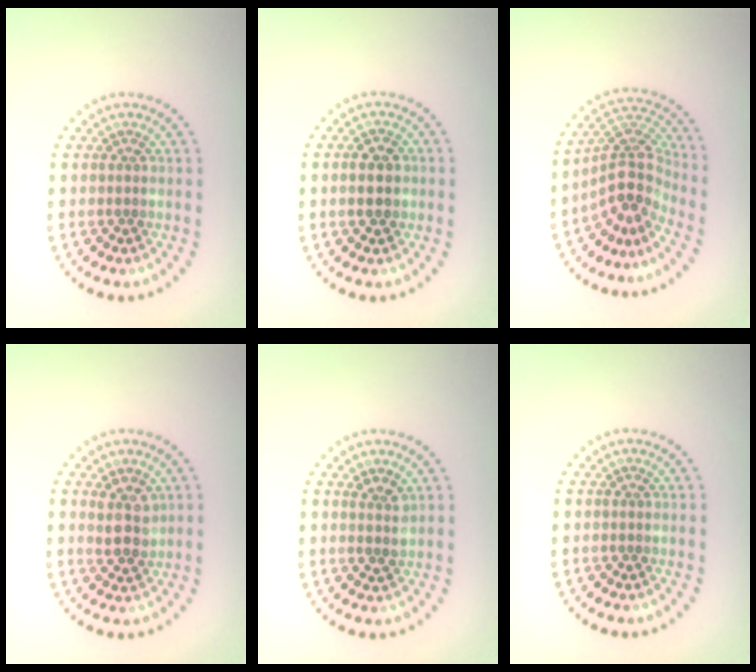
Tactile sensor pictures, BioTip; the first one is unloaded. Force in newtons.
{"total": 2.3, "press": 2.3, "slide": 0.2}
{"total": 4.4, "press": 3.2, "slide": 3.0}
{"total": 2.6, "press": 2.4, "slide": 1.0}
{"total": 1.4, "press": 1.2, "slide": 0.6}
{"total": 0.0}